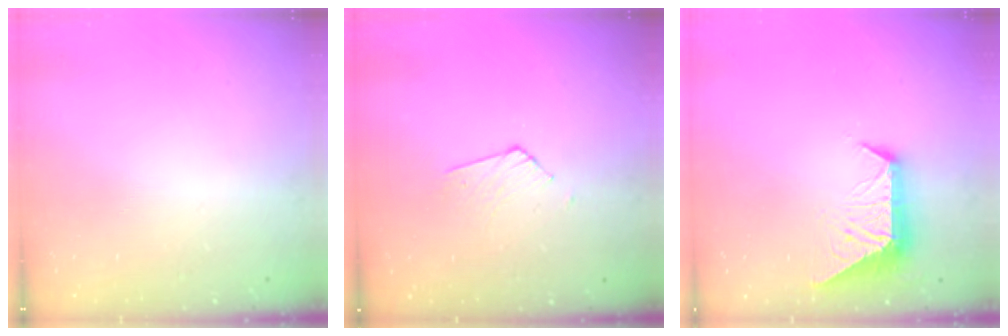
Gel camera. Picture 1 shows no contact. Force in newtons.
{"total": 2.7, "press": 2.7, "slide": 0.2}
{"total": 9.7, "press": 9.7, "slide": 0.2}